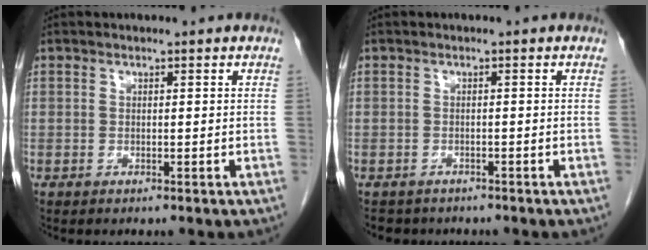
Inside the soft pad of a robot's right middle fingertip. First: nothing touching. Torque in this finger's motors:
{"motor_torque": [0.02, -0.01, -0.03, 0.00]}